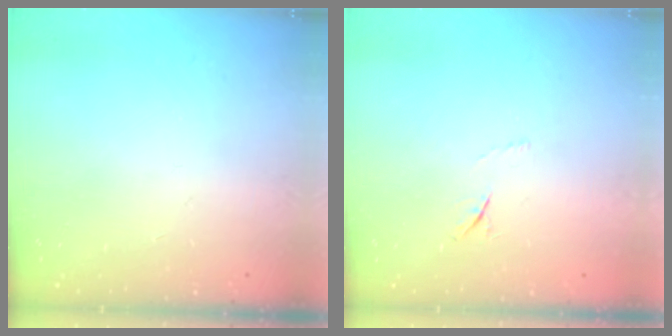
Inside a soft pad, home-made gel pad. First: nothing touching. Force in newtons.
{"total": 4.2, "press": 4.0, "slide": 1.4}